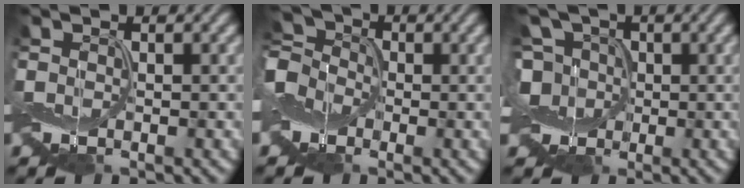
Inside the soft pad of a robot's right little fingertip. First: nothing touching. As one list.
[{"total": 5.3, "force": [-2.1, 4.3, 2.2], "torque": [-0.065, 0.004, -0.055]}, {"total": 7.5, "force": [-0.3, 6.5, 3.8], "torque": [-0.084, 0.026, -0.047]}]